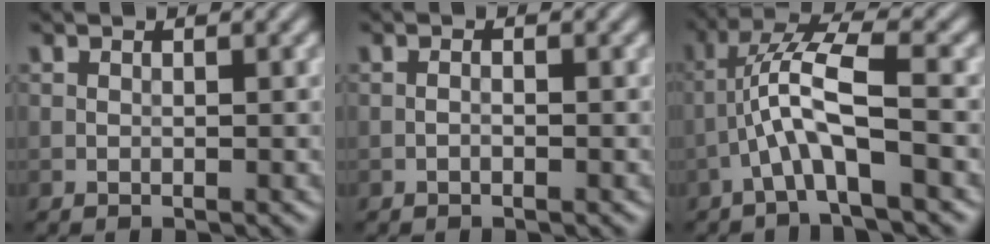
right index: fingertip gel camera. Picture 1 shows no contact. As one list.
[{"total": 0.6, "force": [-0.3, 0.2, 0.4], "torque": [-0.009, 0.000, -0.007]}, {"total": 5.5, "force": [-2.1, 0.9, 5.0], "torque": [-0.104, 0.021, -0.042]}]